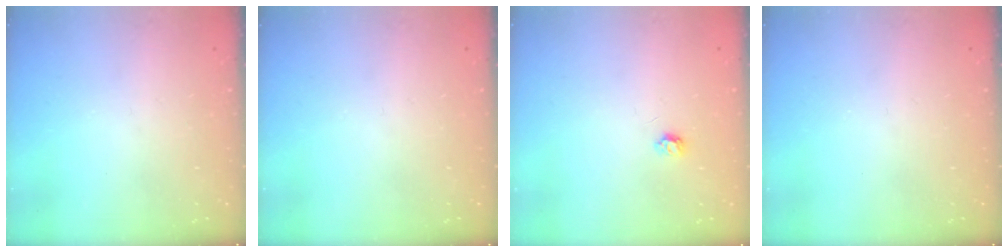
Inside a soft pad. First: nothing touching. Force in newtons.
{"total": 0.0}
{"total": 3.1, "press": 3.1, "slide": 0.5}
{"total": 0.0}